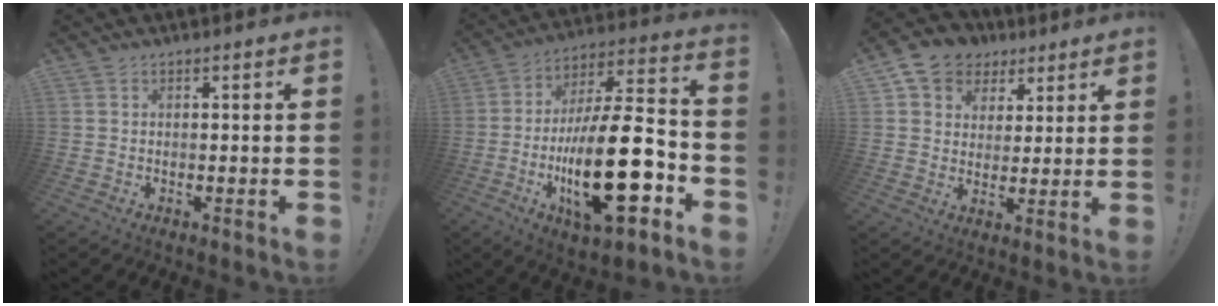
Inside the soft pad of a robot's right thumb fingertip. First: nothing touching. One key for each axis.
{"total": 26.5, "fx": -8.0, "fy": 9.3, "fz": 23.4, "tx": -0.421, "ty": 0.039, "tz": -0.130}
{"total": 10.1, "fx": 5.2, "fy": 8.2, "fz": 2.8, "tx": -0.048, "ty": -0.027, "tz": 0.107}